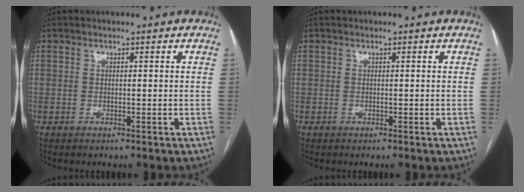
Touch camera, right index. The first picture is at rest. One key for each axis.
{"total": 0.0}